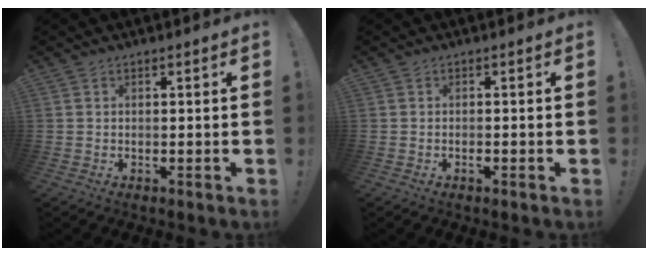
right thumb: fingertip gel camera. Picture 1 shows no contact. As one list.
[{"total": 0.8, "force": [-0.7, 0.1, 0.4], "torque": [-0.005, 0.000, -0.012]}]